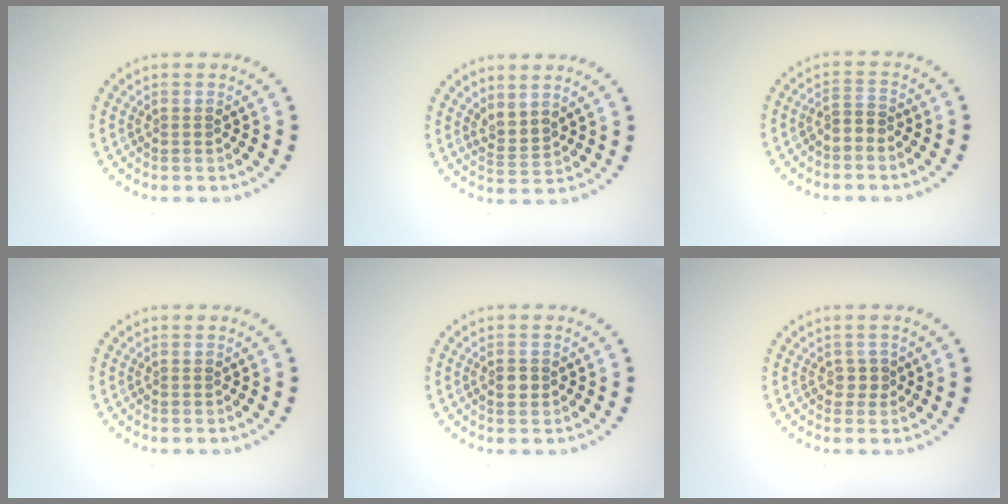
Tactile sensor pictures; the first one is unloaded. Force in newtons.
{"total": 2.1, "press": 1.3, "slide": 1.6}
{"total": 1.6, "press": 1.2, "slide": 1.0}
{"total": 0.0}
{"total": 1.5, "press": 1.5, "slide": 0.3}
{"total": 1.1, "press": 1.0, "slide": 0.6}